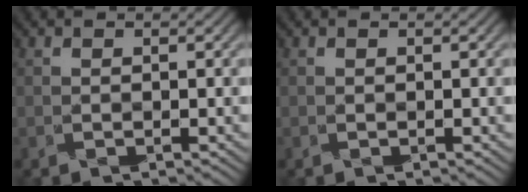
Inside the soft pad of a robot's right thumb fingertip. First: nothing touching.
{"total": 0.0}